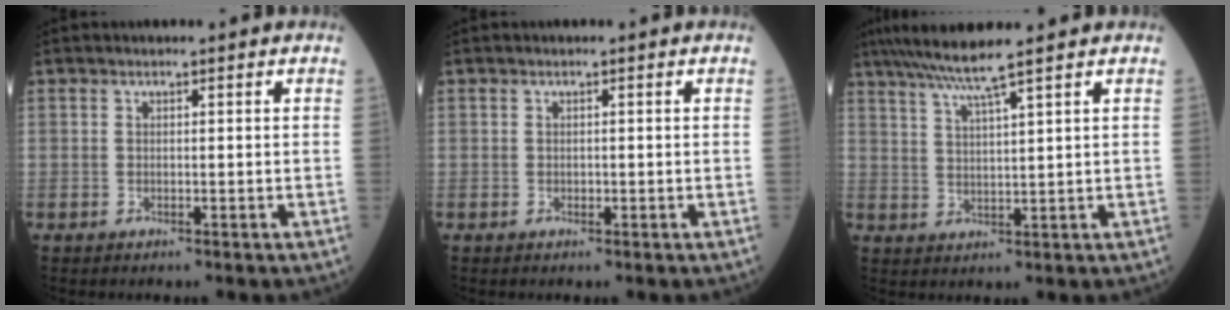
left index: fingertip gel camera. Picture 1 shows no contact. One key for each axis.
{"total": 0.0}
{"total": 6.3, "fx": 5.1, "fy": -1.6, "fz": 3.2, "tx": -0.060, "ty": 0.005, "tz": 0.096}